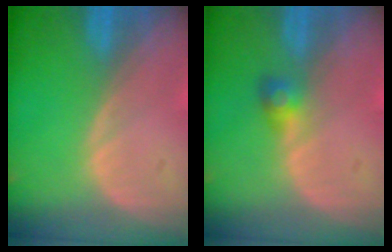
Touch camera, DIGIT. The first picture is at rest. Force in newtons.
{"total": 2.6, "press": 2.5, "slide": 0.7}